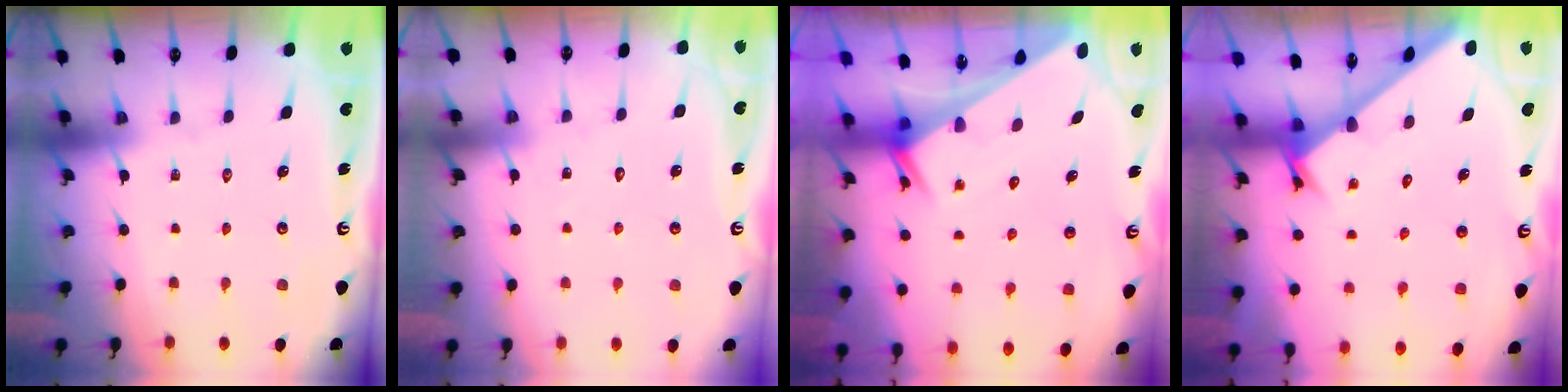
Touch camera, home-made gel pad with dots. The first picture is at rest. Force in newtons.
{"total": 5.6, "press": 5.6, "slide": 0.6}
{"total": 2.5, "press": 2.5, "slide": 0.1}
{"total": 2.4, "press": 2.4, "slide": 0.1}